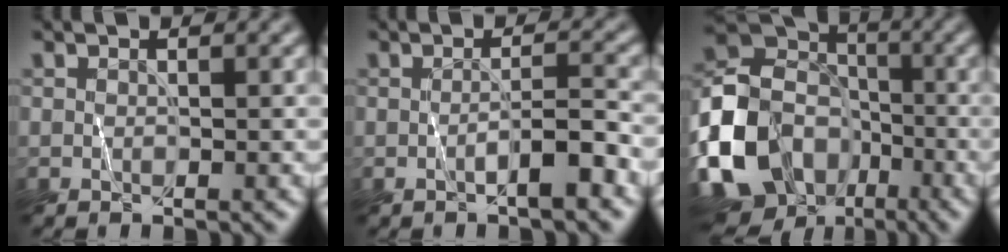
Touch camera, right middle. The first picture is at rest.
{"total": 2.5, "force": [-1.1, 0.3, 2.2], "torque": [-0.032, 0.007, -0.022]}
{"total": 14.2, "force": [-5.4, 11.4, 6.7], "torque": [-0.165, -0.014, -0.109]}